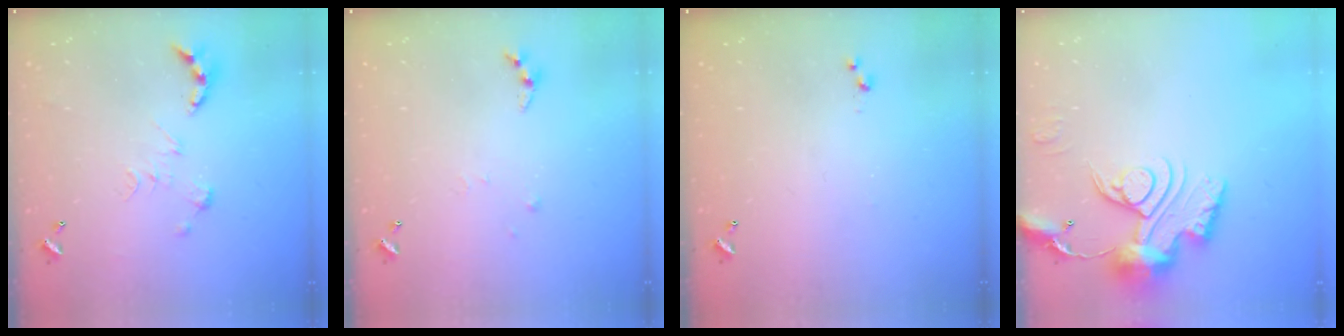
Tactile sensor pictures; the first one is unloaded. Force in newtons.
{"total": 4.9, "press": 4.9, "slide": 0.4}
{"total": 3.0, "press": 3.0, "slide": 0.4}
{"total": 15.5, "press": 15.4, "slide": 1.7}